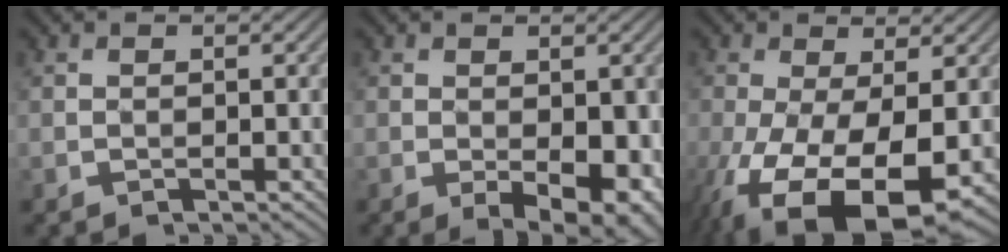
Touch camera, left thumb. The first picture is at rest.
{"total": 6.5, "force": [-2.1, 2.9, 5.4], "torque": [-0.079, -0.015, -0.018]}
{"total": 14.8, "force": [-5.5, 7.1, 11.8], "torque": [-0.254, -0.048, -0.076]}